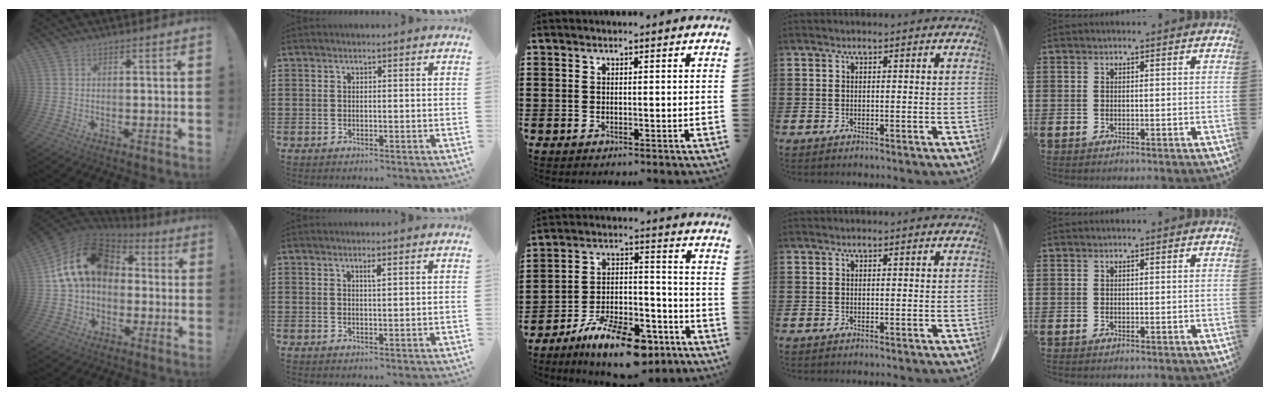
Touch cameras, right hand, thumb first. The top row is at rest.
{"thumb": {"total": 20.8, "force": [4.8, 14.6, 13.9], "torque": [-0.234, 0.002, 0.090]}, "index": {"total": 1.2, "force": [0.6, 0.2, 1.0], "torque": [-0.013, -0.003, 0.009]}, "middle": {"total": 12.4, "force": [-9.5, 3.5, 7.2], "torque": [-0.117, 0.040, -0.171]}}